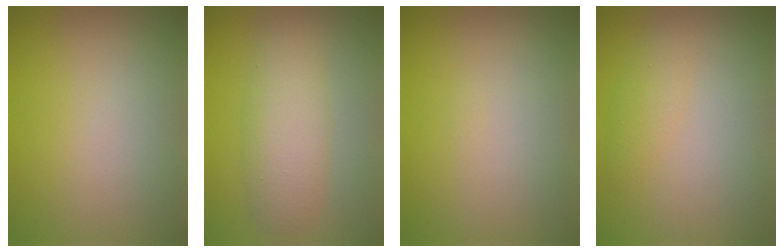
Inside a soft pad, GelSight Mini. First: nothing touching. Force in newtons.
{"total": 3.9, "press": 3.9, "slide": 0.0}
{"total": 0.0}
{"total": 1.3, "press": 1.3, "slide": 0.1}